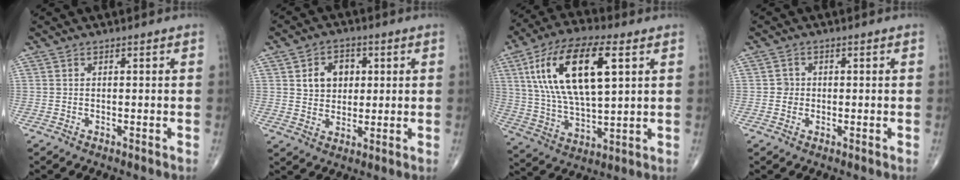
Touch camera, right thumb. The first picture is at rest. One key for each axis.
{"total": 7.3, "fx": 1.9, "fy": 5.7, "fz": 4.1, "tx": -0.031, "ty": -0.004, "tz": 0.031}
{"total": 20.7, "fx": 6.6, "fy": 8.4, "fz": 17.7, "tx": -0.331, "ty": -0.002, "tz": 0.120}
{"total": 1.7, "fx": -0.1, "fy": 1.7, "fz": 0.3, "tx": 0.006, "ty": 0.006, "tz": -0.006}